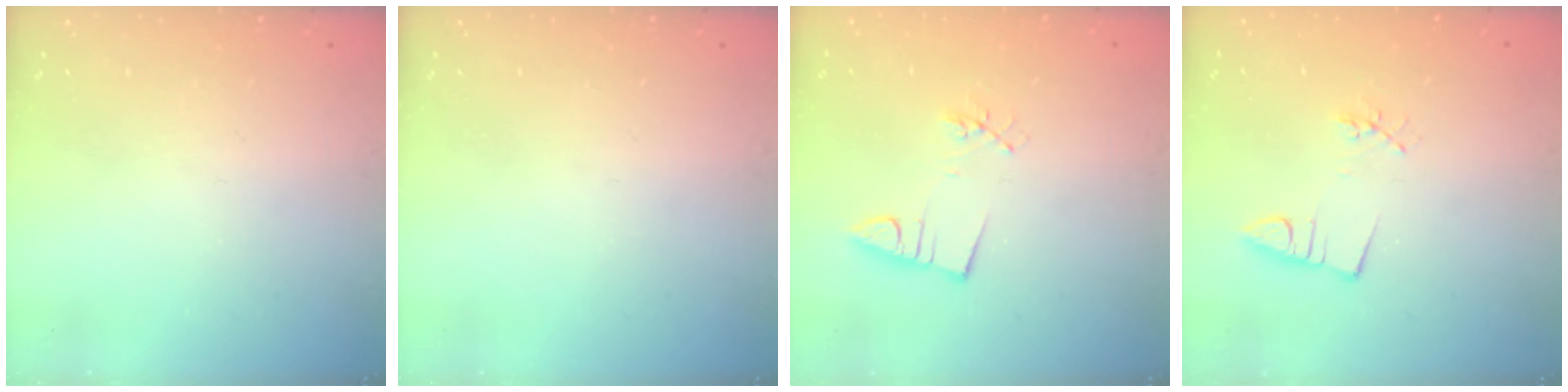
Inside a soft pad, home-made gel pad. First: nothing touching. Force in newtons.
{"total": 0.0}
{"total": 3.1, "press": 1.6, "slide": 2.7}
{"total": 2.9, "press": 1.5, "slide": 2.5}